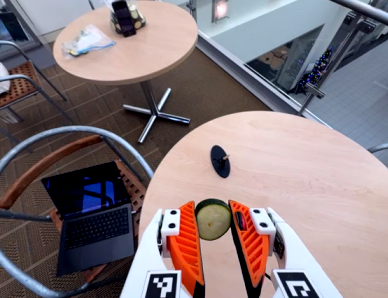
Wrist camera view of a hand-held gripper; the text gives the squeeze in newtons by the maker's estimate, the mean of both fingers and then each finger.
{"total": 7.6, "left": 7.2, "right": 8.0}